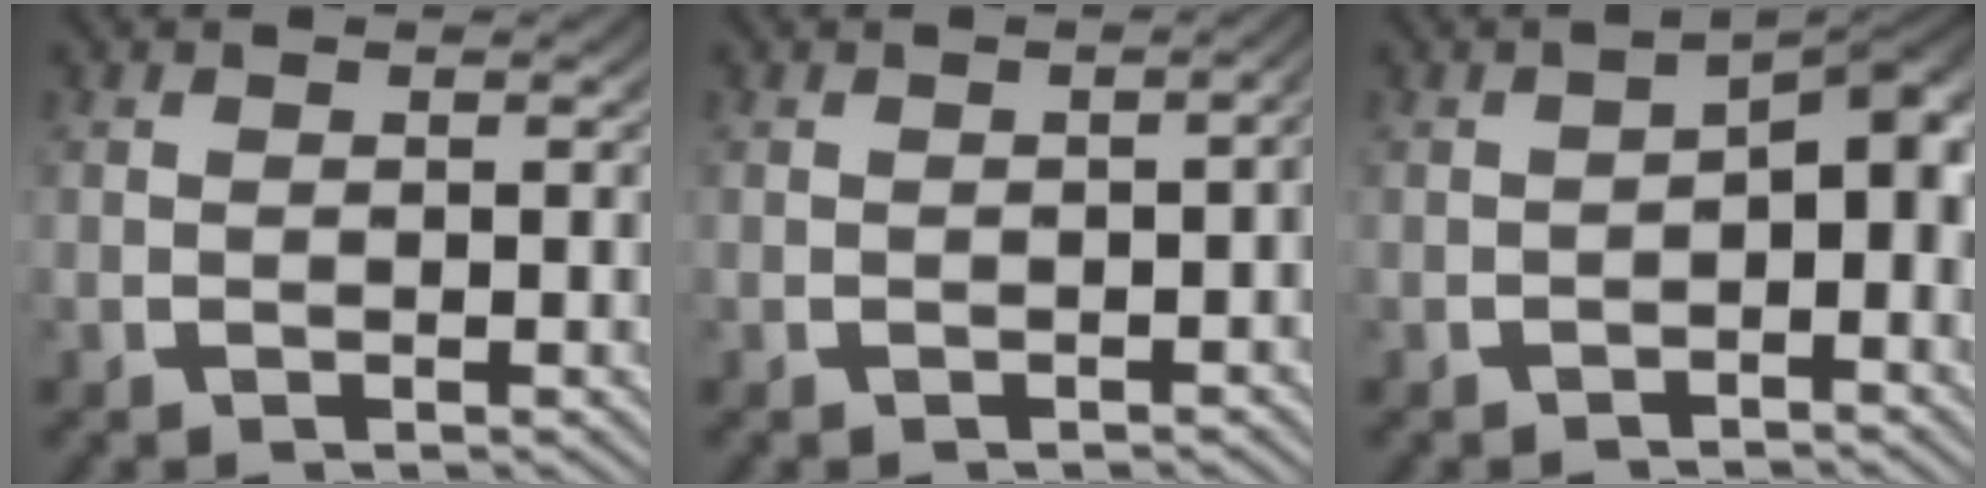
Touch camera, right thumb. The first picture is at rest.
{"total": 1.4, "force": [-0.7, 0.5, 1.1], "torque": [-0.015, -0.001, -0.009]}
{"total": 5.2, "force": [-0.4, 2.7, 4.5], "torque": [-0.056, -0.002, -0.007]}